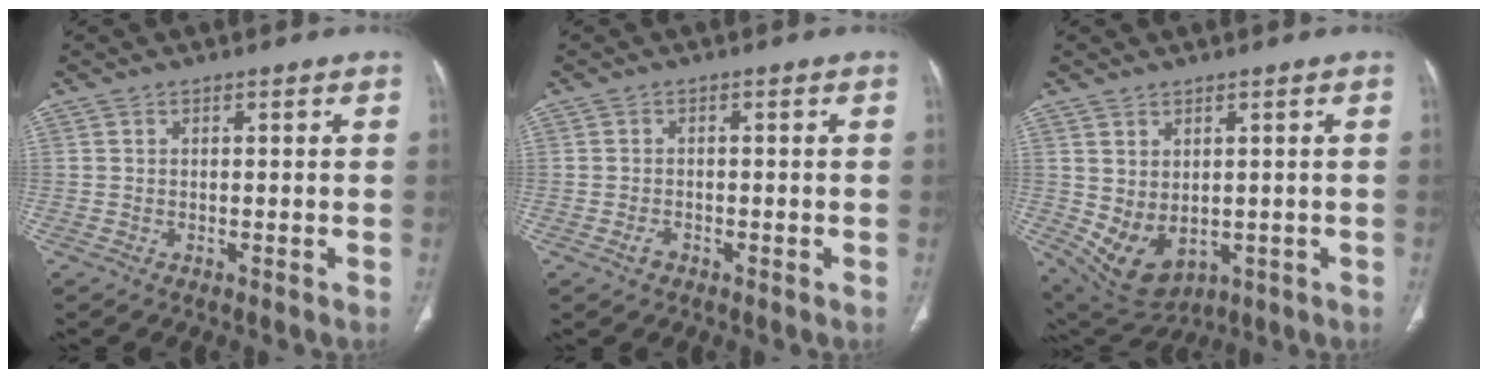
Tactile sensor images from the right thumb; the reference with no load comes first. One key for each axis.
{"total": 1.6, "fx": -0.9, "fy": 1.1, "fz": 0.8, "tx": -0.017, "ty": 0.005, "tz": -0.015}
{"total": 9.2, "fx": -0.7, "fy": 6.3, "fz": 6.6, "tx": -0.108, "ty": -0.005, "tz": 0.022}